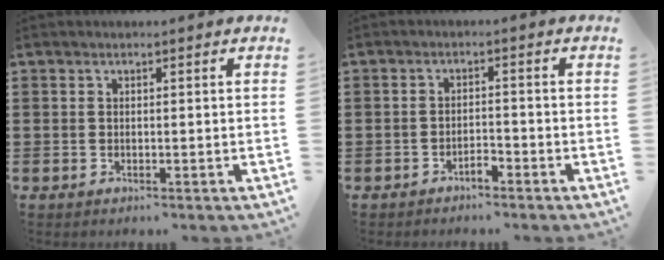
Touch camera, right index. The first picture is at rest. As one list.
[{"total": 2.0, "force": [-1.7, 0.5, 0.8], "torque": [-0.021, 0.000, -0.034]}]